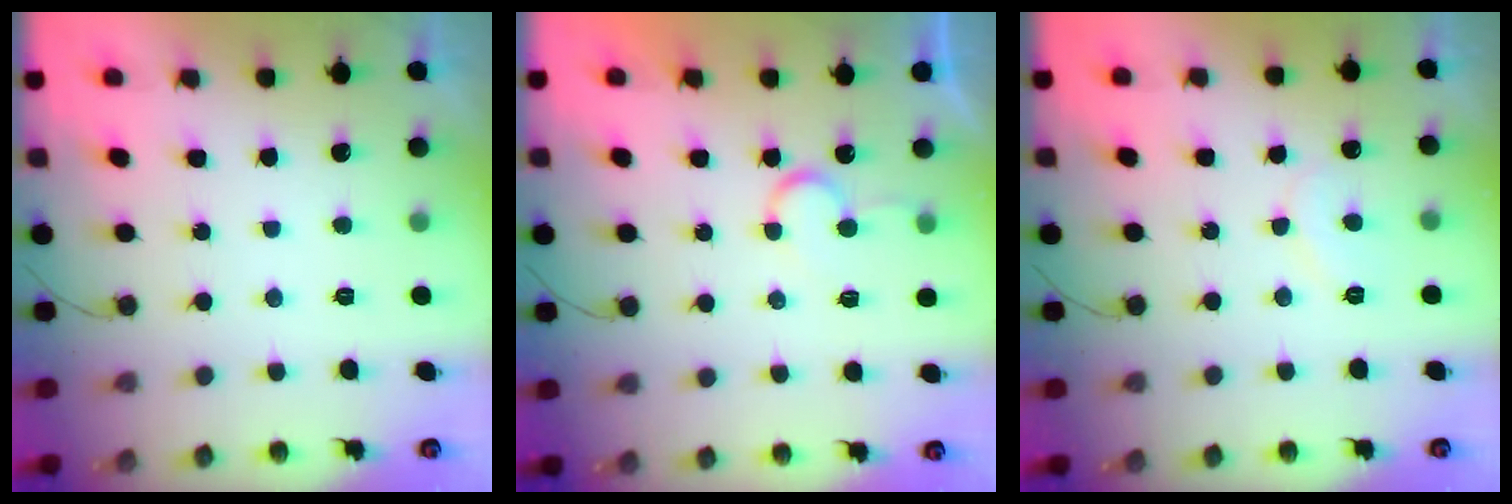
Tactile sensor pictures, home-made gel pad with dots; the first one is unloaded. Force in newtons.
{"total": 6.4, "press": 6.4, "slide": 0.6}
{"total": 6.8, "press": 6.8, "slide": 0.5}